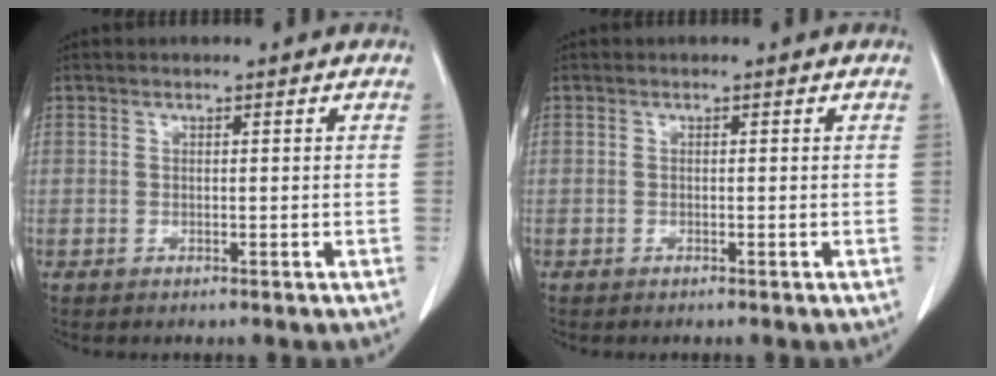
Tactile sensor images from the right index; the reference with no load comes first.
{"total": 0.0}